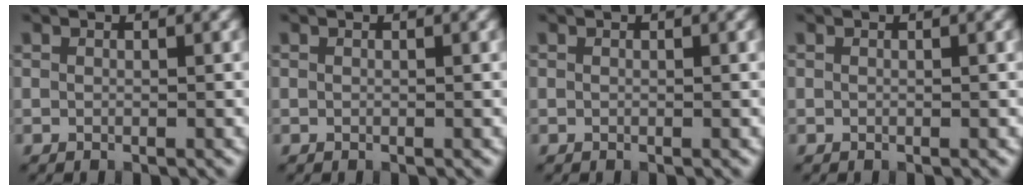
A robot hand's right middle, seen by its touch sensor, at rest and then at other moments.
{"total": 0.0}
{"total": 0.0}
{"total": 0.0}